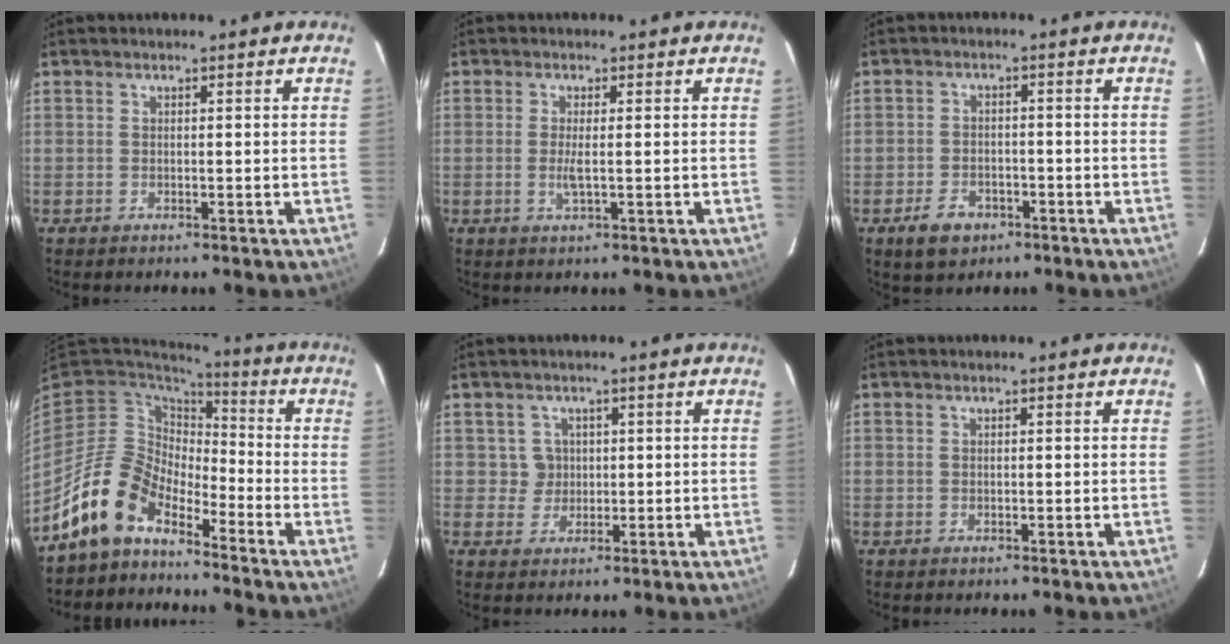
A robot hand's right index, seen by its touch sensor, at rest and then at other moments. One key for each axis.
{"total": 2.6, "fx": -0.3, "fy": 0.0, "fz": 2.6, "tx": -0.051, "ty": -0.005, "tz": -0.006}
{"total": 6.0, "fx": -3.5, "fy": 4.0, "fz": 2.8, "tx": -0.070, "ty": 0.007, "tz": -0.050}
{"total": 12.3, "fx": -9.5, "fy": 5.9, "fz": 4.9, "tx": -0.102, "ty": 0.018, "tz": -0.186}
{"total": 3.2, "fx": 0.5, "fy": 3.2, "fz": -0.2, "tx": 0.012, "ty": 0.016, "tz": 0.010}
{"total": 0.0}